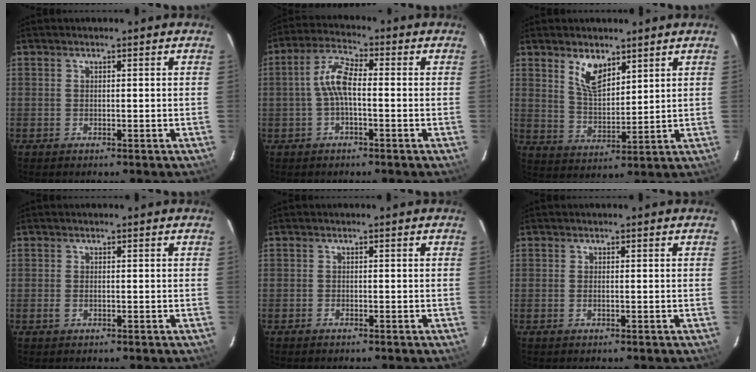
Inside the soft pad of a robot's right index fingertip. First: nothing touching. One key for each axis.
{"total": 6.0, "fx": -0.8, "fy": 2.0, "fz": 5.5, "tx": -0.121, "ty": 0.019, "tz": -0.019}
{"total": 7.1, "fx": 4.4, "fy": 3.3, "fz": 4.5, "tx": -0.079, "ty": 0.002, "tz": 0.090}
{"total": 1.3, "fx": -0.4, "fy": 0.7, "fz": 0.9, "tx": -0.020, "ty": 0.000, "tz": -0.007}
{"total": 0.8, "fx": -0.7, "fy": 0.3, "fz": 0.1, "tx": -0.005, "ty": 0.002, "tz": -0.014}
{"total": 0.7, "fx": -0.1, "fy": 0.1, "fz": 0.6, "tx": -0.014, "ty": 0.001, "tz": -0.004}